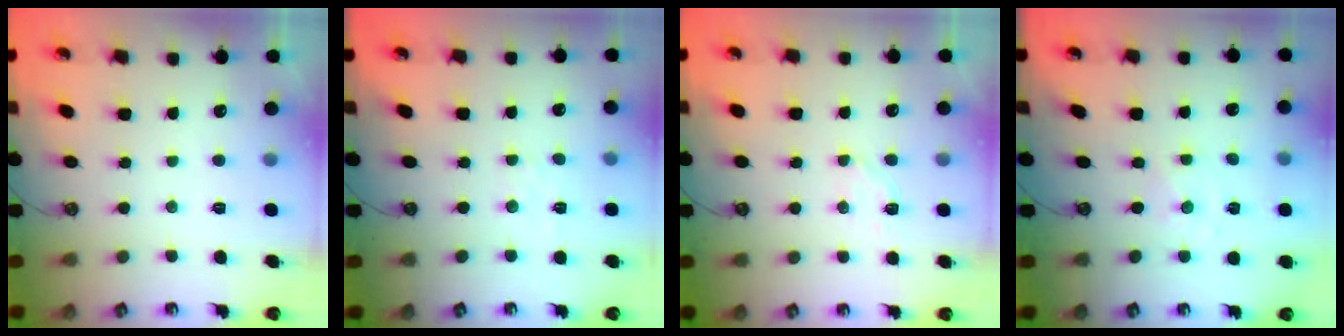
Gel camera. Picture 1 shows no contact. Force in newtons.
{"total": 3.1, "press": 3.1, "slide": 0.5}
{"total": 3.0, "press": 2.9, "slide": 0.7}
{"total": 0.0}